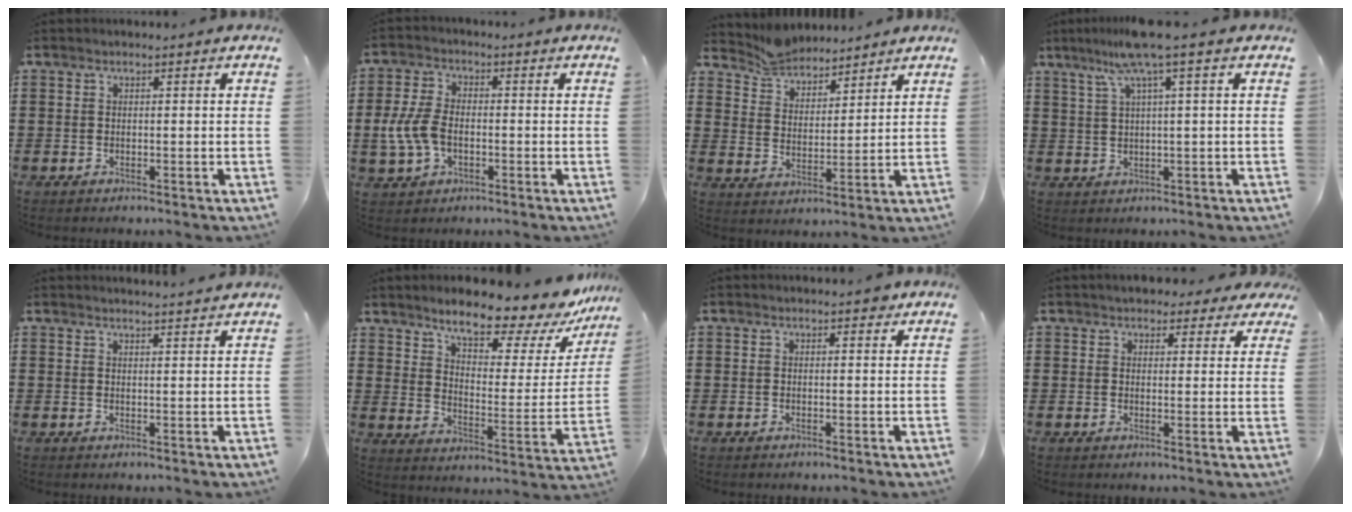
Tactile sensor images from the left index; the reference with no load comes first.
{"total": 6.1, "force": [-1.1, 3.9, 4.6], "torque": [-0.119, -0.002, -0.026]}
{"total": 5.9, "force": [5.7, 1.6, 0.4], "torque": [-0.031, -0.015, 0.109]}
{"total": 7.1, "force": [3.4, -0.4, 6.2], "torque": [-0.126, 0.000, 0.058]}
{"total": 2.0, "force": [2.0, -0.5, 0.2], "torque": [-0.007, -0.004, 0.039]}
{"total": 9.7, "force": [8.4, 2.2, 4.1], "torque": [-0.077, -0.061, 0.141]}
{"total": 0.9, "force": [0.7, 0.5, 0.4], "torque": [-0.003, 0.001, 0.011]}
{"total": 3.1, "force": [2.6, 1.6, 0.6], "torque": [-0.014, 0.001, 0.046]}